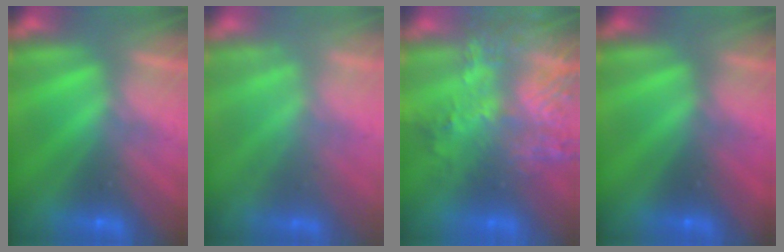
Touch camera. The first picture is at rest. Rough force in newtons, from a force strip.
{"total": 2.4}
{"total": 9.0}
{"total": 2.2}